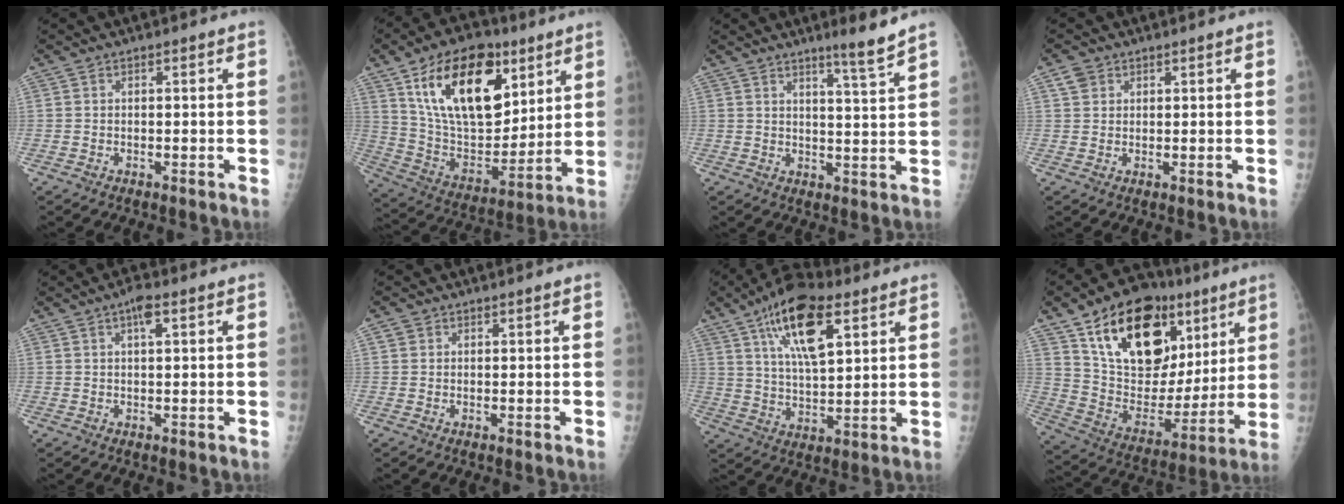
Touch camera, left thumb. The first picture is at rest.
{"total": 24.2, "force": [11.5, 13.4, 16.7], "torque": [-0.242, -0.044, 0.204]}
{"total": 5.4, "force": [4.3, -0.9, 3.3], "torque": [-0.048, -0.043, 0.069]}
{"total": 2.4, "force": [1.3, 1.9, 0.7], "torque": [0.000, 0.001, 0.020]}
{"total": 3.1, "force": [1.4, 1.0, 2.6], "torque": [-0.042, 0.004, 0.020]}
{"total": 1.0, "force": [0.5, 0.9, 0.2], "torque": [0.007, 0.000, 0.006]}
{"total": 15.5, "force": [7.6, 6.2, 12.0], "torque": [-0.188, -0.020, 0.131]}
{"total": 26.2, "force": [12.4, 15.8, 16.8], "torque": [-0.231, -0.019, 0.217]}